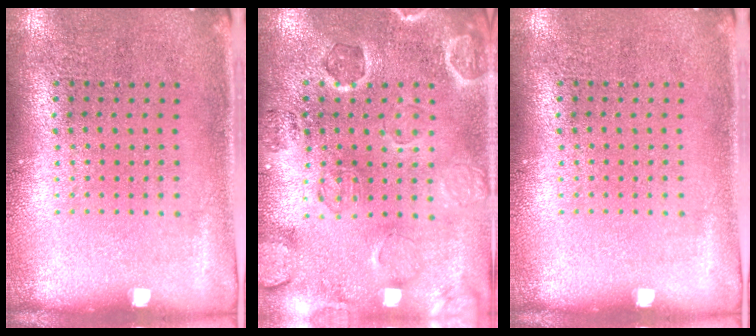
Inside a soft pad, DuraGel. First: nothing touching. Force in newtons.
{"total": 0.7, "press": 0.7, "slide": 0.4}
{"total": 0.0}